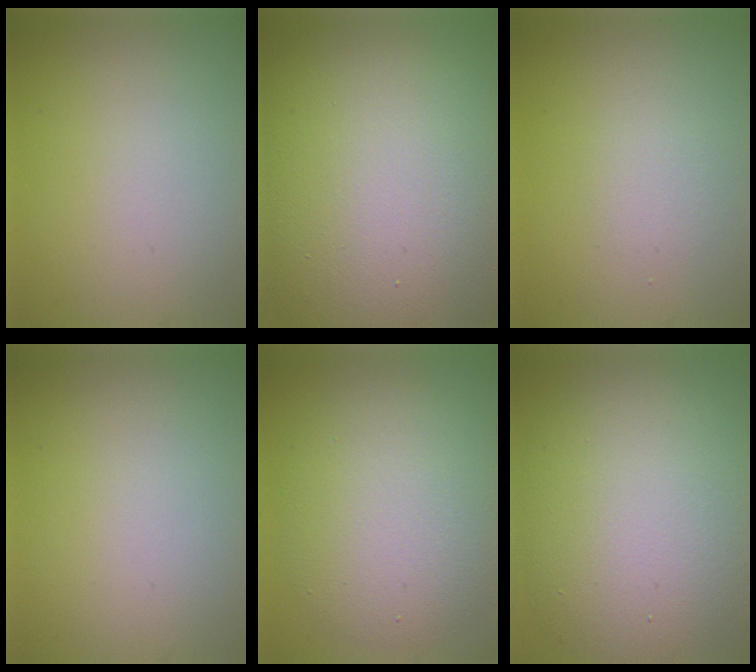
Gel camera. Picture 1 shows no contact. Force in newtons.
{"total": 21.0, "press": 21.0, "slide": 1.1}
{"total": 1.3, "press": 1.3, "slide": 0.0}
{"total": 0.0}
{"total": 7.8, "press": 7.8, "slide": 0.3}
{"total": 12.9, "press": 12.9, "slide": 0.8}